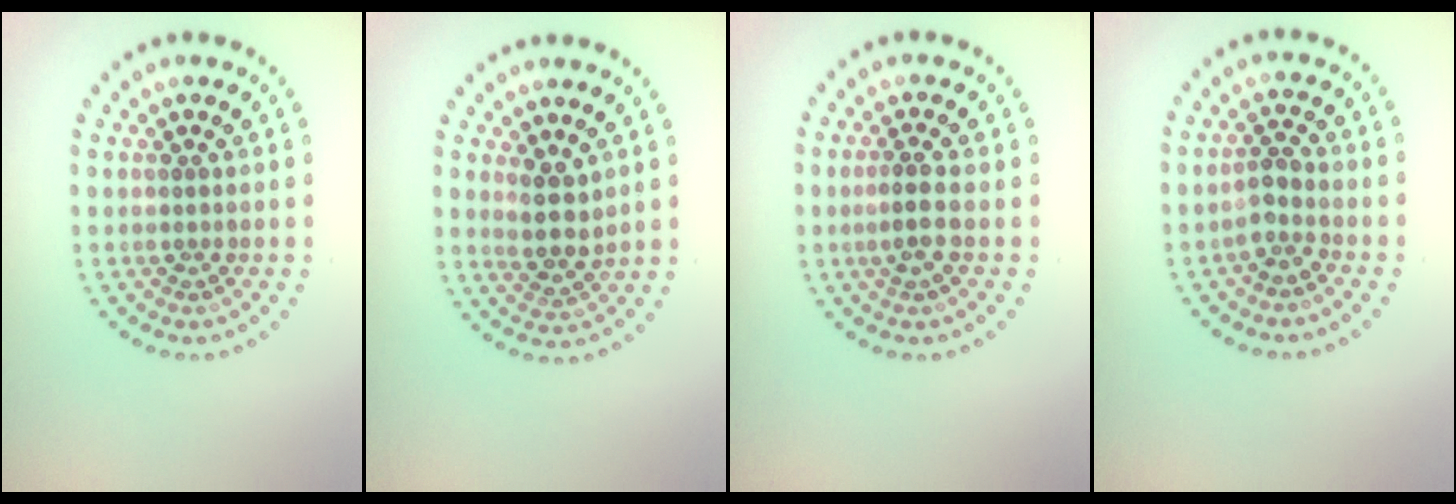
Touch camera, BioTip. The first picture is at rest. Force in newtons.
{"total": 2.8, "press": 2.4, "slide": 1.4}
{"total": 1.8, "press": 1.6, "slide": 0.9}
{"total": 1.9, "press": 1.5, "slide": 1.1}